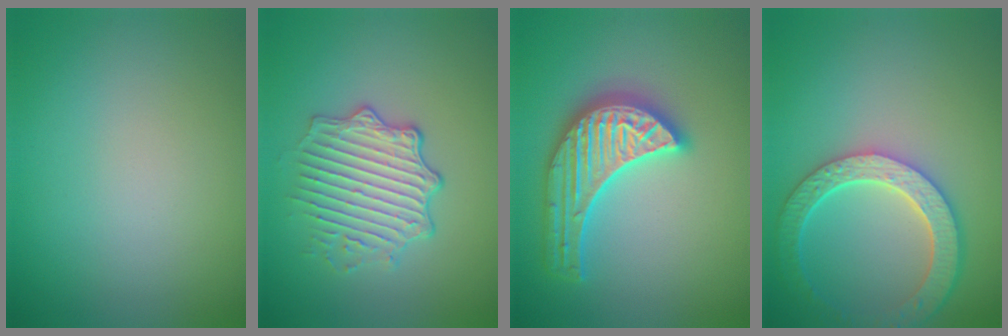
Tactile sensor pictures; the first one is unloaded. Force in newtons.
{"total": 4.2, "press": 3.8, "slide": 1.7}
{"total": 5.6, "press": 5.6, "slide": 0.7}
{"total": 6.0, "press": 4.7, "slide": 3.7}